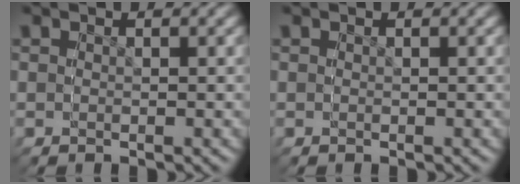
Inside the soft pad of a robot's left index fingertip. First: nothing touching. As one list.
[{"total": 0.0}]